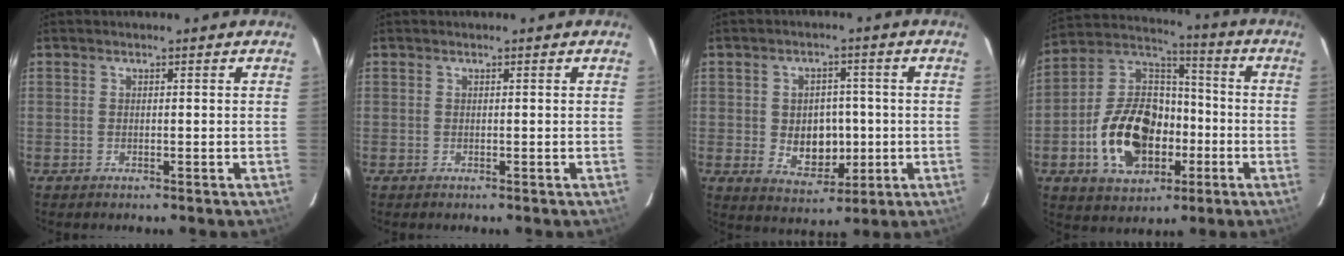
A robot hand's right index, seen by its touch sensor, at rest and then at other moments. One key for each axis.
{"total": 0.0}
{"total": 8.3, "fx": -0.8, "fy": 6.3, "fz": 5.3, "tx": -0.101, "ty": 0.002, "tz": 0.005}
{"total": 18.7, "fx": -5.4, "fy": 12.2, "fz": 13.1, "tx": -0.273, "ty": 0.028, "tz": -0.077}